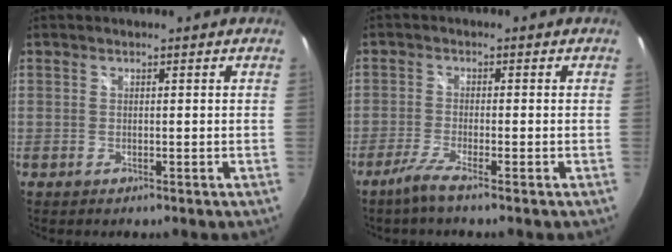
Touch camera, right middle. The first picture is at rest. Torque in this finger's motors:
{"motor_torque": [0.67, -0.64, 0.26, 0.05]}